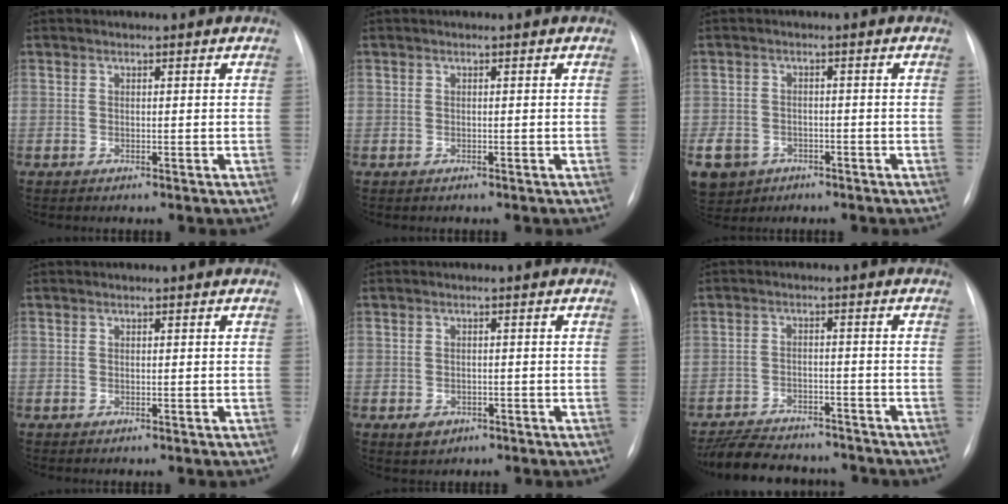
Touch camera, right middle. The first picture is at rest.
{"total": 0.6, "force": [-0.3, 0.5, -0.1], "torque": [0.001, 0.007, -0.008]}
{"total": 12.2, "force": [-6.2, 9.7, 4.2], "torque": [-0.130, 0.000, -0.092]}
{"total": 0.0}
{"total": 2.6, "force": [-1.3, 1.9, 1.1], "torque": [-0.016, 0.002, -0.010]}
{"total": 12.8, "force": [-11.3, 3.9, 4.3], "torque": [-0.079, 0.005, -0.164]}